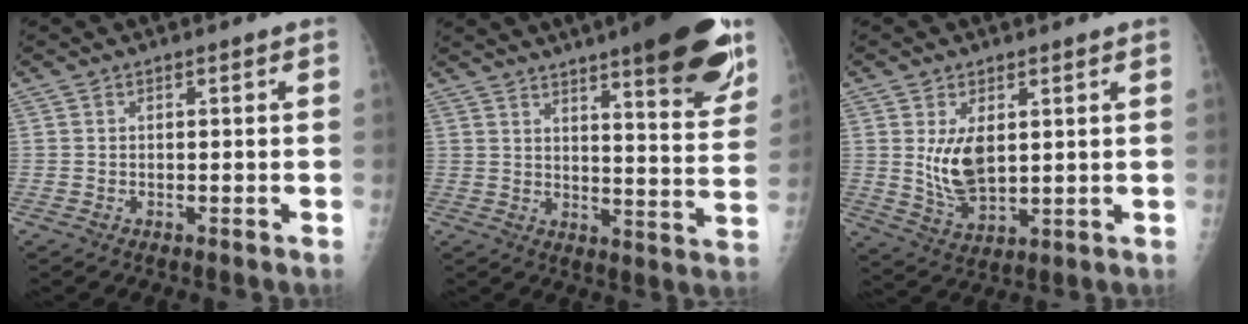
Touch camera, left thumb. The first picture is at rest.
{"total": 23.6, "force": [15.6, 3.6, 17.3], "torque": [-0.219, -0.073, 0.219]}
{"total": 8.1, "force": [1.9, 4.5, 6.5], "torque": [-0.106, -0.023, 0.051]}